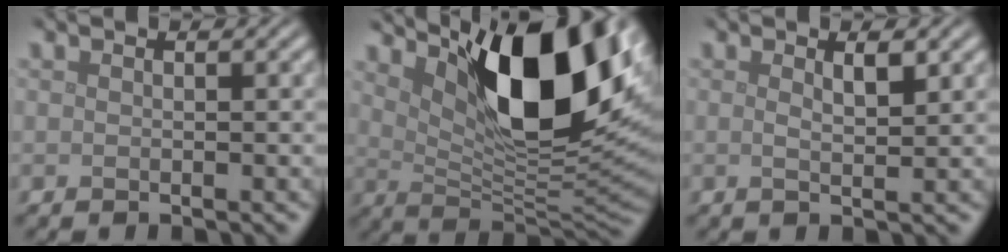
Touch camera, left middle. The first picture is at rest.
{"total": 13.1, "force": [5.2, 5.0, 11.0], "torque": [-0.165, -0.001, 0.091]}
{"total": 1.7, "force": [0.6, 0.3, 1.5], "torque": [-0.023, -0.001, 0.007]}